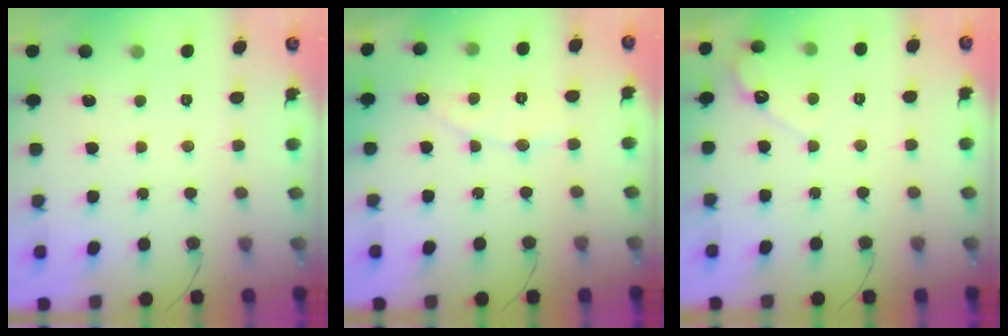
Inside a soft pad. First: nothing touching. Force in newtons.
{"total": 6.5, "press": 6.5, "slide": 0.4}
{"total": 3.8, "press": 3.8, "slide": 0.3}